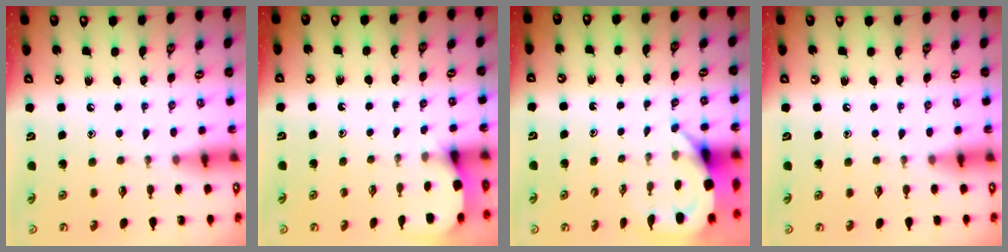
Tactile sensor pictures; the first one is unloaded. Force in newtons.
{"total": 3.0, "press": 3.0, "slide": 0.4}
{"total": 4.1, "press": 4.1, "slide": 0.3}
{"total": 0.0}